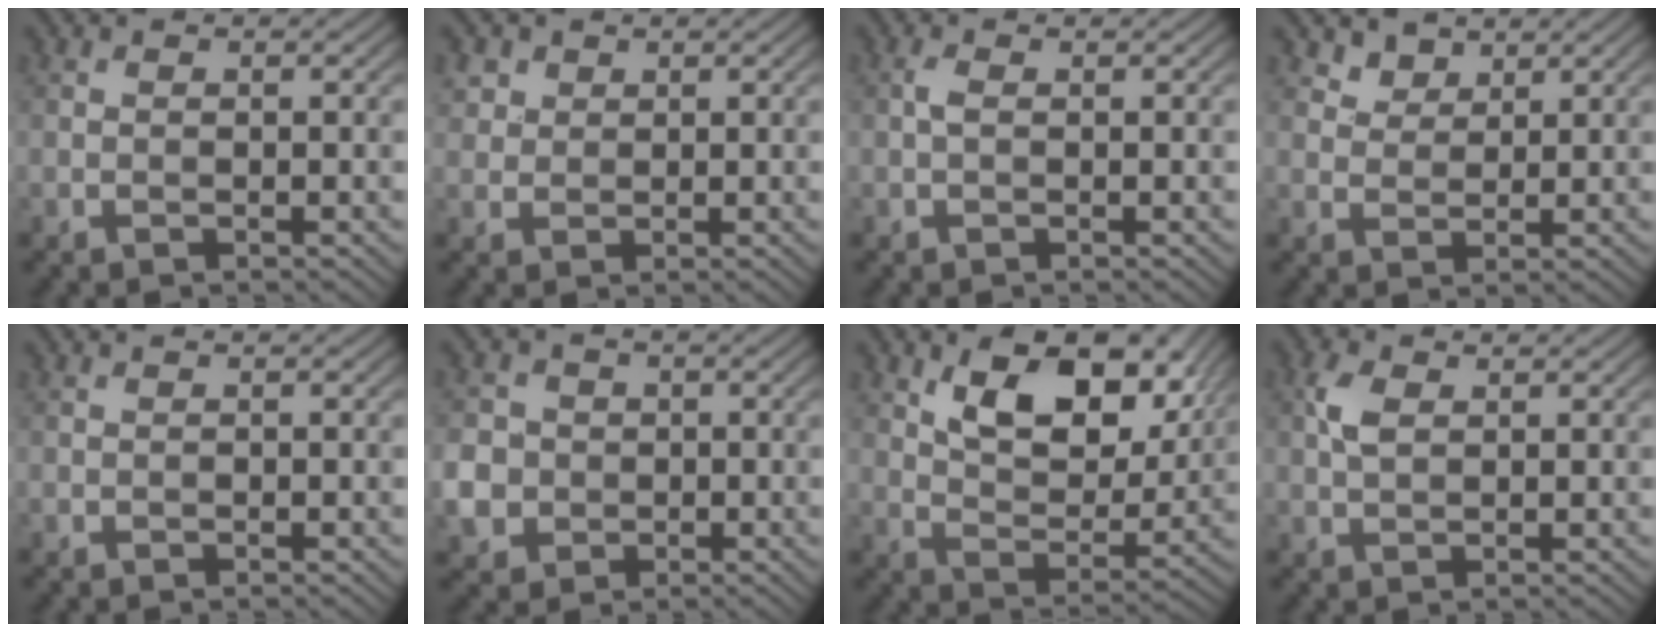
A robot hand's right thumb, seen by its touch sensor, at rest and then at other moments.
{"total": 2.8, "force": [1.4, 2.2, 0.8], "torque": [-0.033, -0.004, 0.040]}
{"total": 0.9, "force": [0.0, 0.2, 0.9], "torque": [-0.025, 0.005, -0.001]}
{"total": 2.5, "force": [2.0, 1.3, 0.7], "torque": [-0.019, -0.003, 0.044]}
{"total": 0.0}
{"total": 5.9, "force": [-1.1, 5.5, 1.9], "torque": [-0.070, -0.009, -0.037]}
{"total": 11.7, "force": [5.8, 6.0, 8.2], "torque": [-0.140, -0.007, 0.100]}
{"total": 2.7, "force": [0.9, 1.4, 2.1], "torque": [-0.056, 0.006, 0.017]}